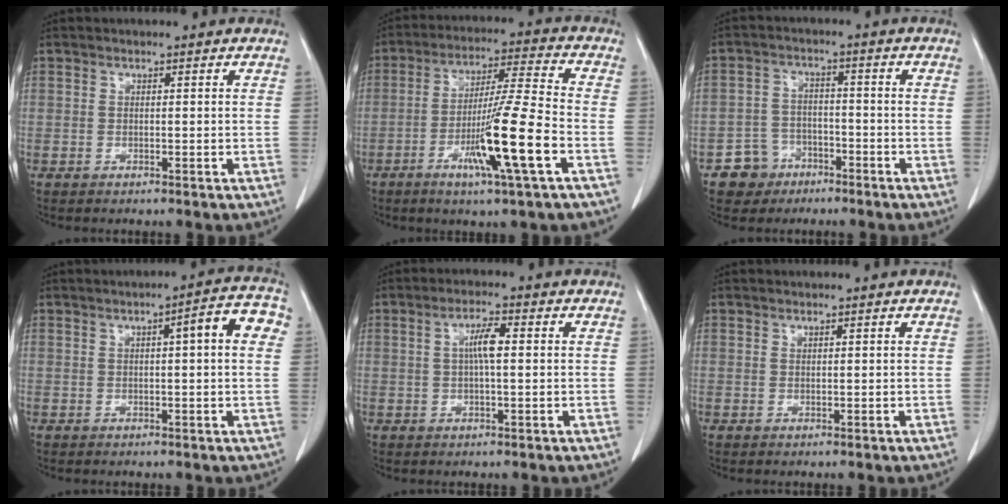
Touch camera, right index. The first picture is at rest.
{"total": 13.4, "force": [-4.9, -0.8, 12.4], "torque": [-0.227, -0.015, -0.090]}
{"total": 5.7, "force": [-3.4, 4.5, 0.3], "torque": [0.002, 0.014, -0.056]}
{"total": 6.4, "force": [1.3, 0.8, 6.2], "torque": [-0.077, 0.023, 0.009]}
{"total": 4.0, "force": [0.5, 0.6, 3.9], "torque": [-0.074, 0.007, 0.008]}
{"total": 0.0}